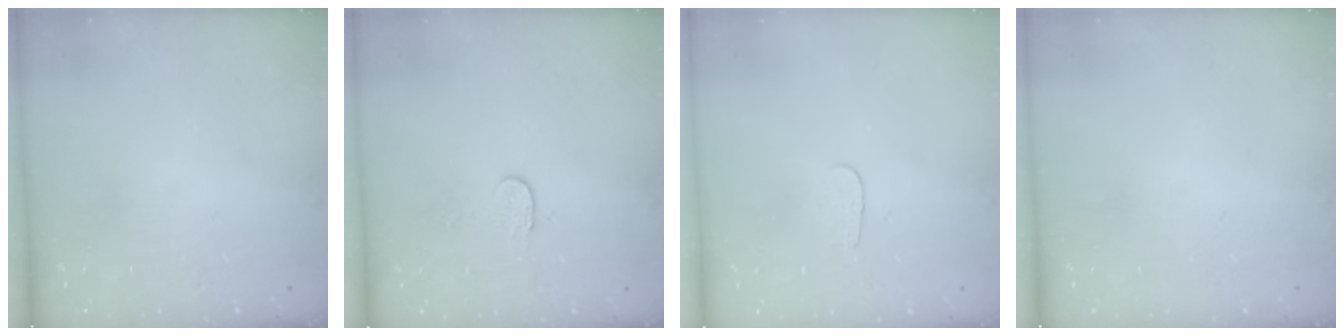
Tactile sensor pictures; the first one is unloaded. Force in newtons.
{"total": 2.7, "press": 2.7, "slide": 0.2}
{"total": 3.1, "press": 3.1, "slide": 0.2}
{"total": 0.0}